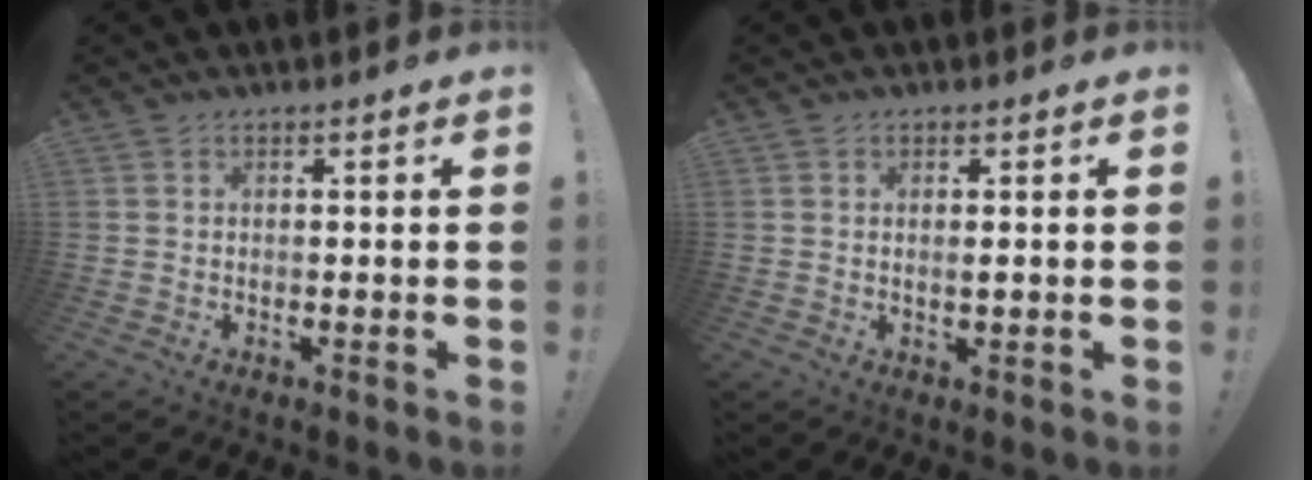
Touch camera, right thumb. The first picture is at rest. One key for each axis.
{"total": 1.2, "fx": 0.0, "fy": 0.2, "fz": 1.2, "tx": -0.012, "ty": -0.005, "tz": -0.002}